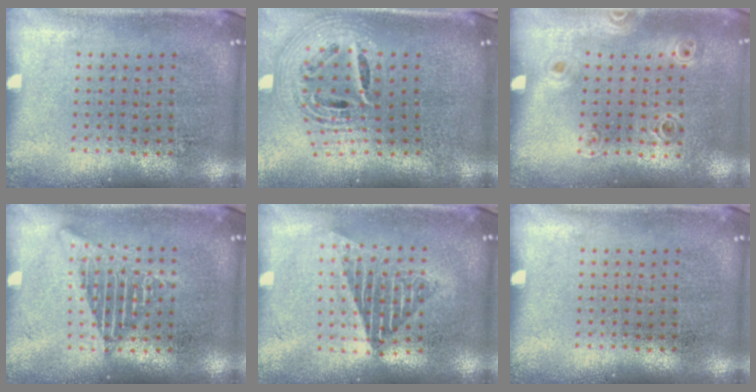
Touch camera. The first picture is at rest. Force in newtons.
{"total": 2.8, "press": 1.9, "slide": 2.0}
{"total": 0.9, "press": 0.9, "slide": 0.0}
{"total": 2.8, "press": 2.8, "slide": 0.3}
{"total": 1.6, "press": 1.4, "slide": 0.9}
{"total": 0.0}